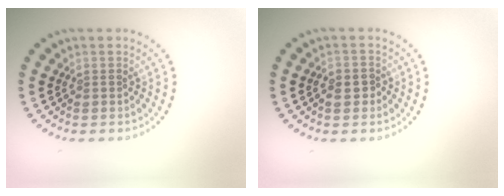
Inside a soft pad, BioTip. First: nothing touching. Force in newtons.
{"total": 1.4, "press": 1.4, "slide": 0.4}